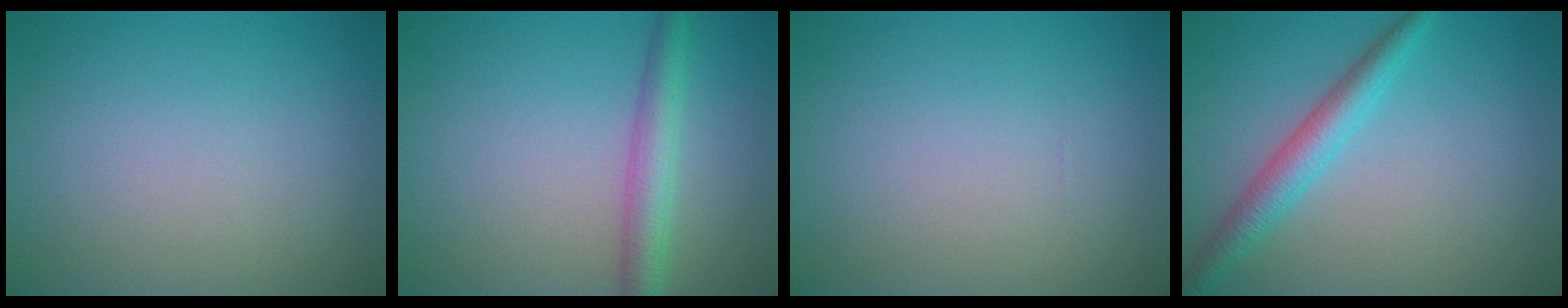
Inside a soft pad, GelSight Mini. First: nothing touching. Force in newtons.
{"total": 3.4, "press": 3.4, "slide": 0.2}
{"total": 0.0}
{"total": 3.4, "press": 3.4, "slide": 0.1}